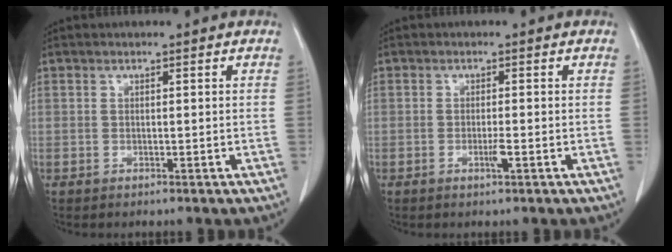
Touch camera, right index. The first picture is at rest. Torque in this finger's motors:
{"motor_torque": [0.31, -0.19, 0.24, 0.06]}